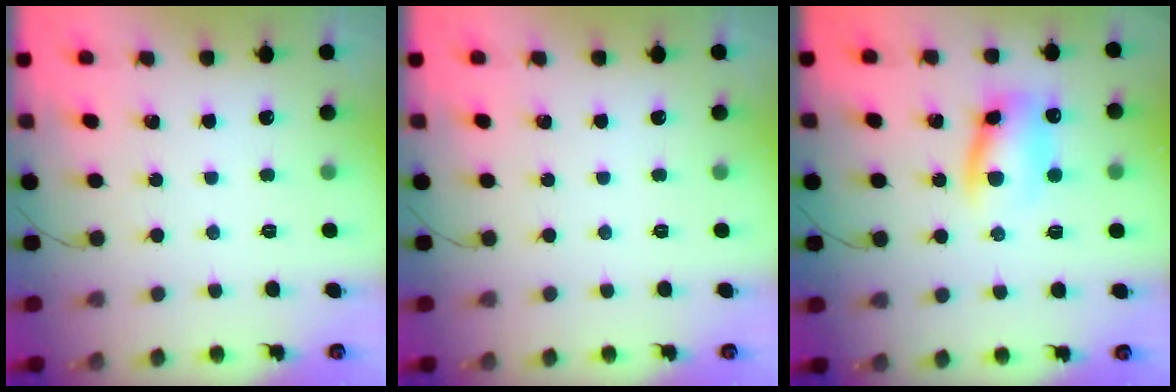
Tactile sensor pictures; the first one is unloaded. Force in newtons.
{"total": 0.0}
{"total": 11.1, "press": 11.0, "slide": 1.4}